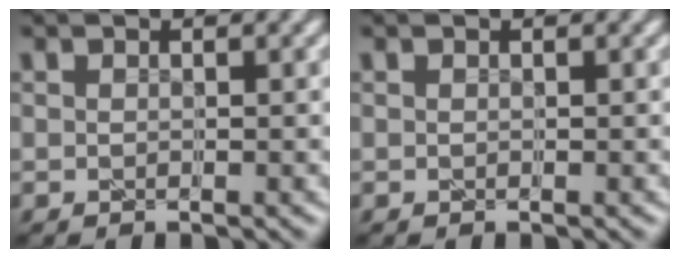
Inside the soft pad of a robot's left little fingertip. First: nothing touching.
{"total": 0.0}